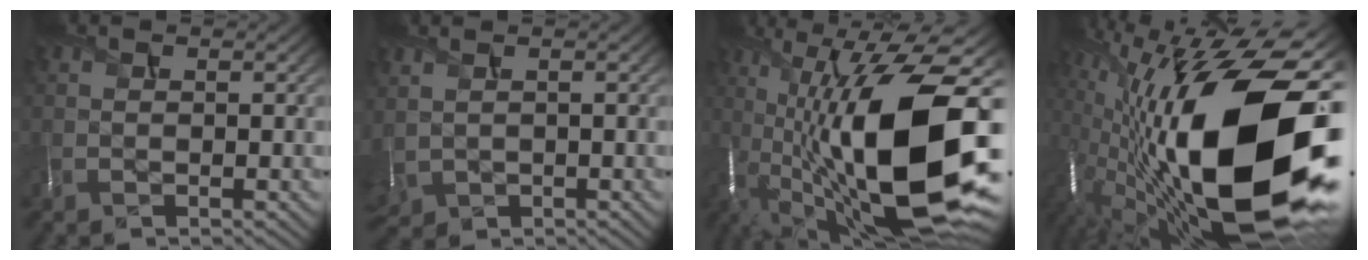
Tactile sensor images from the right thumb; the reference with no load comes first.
{"total": 3.0, "force": [0.7, 2.0, 2.1], "torque": [-0.070, -0.001, 0.025]}
{"total": 20.1, "force": [-2.5, 7.9, 18.3], "torque": [-0.324, -0.004, -0.047]}
{"total": 22.0, "force": [-1.3, 9.5, 19.8], "torque": [-0.365, -0.039, -0.030]}